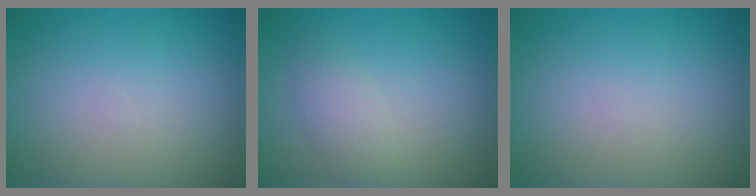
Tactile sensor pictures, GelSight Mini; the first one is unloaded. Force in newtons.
{"total": 2.2, "press": 2.2, "slide": 0.1}
{"total": 0.0}